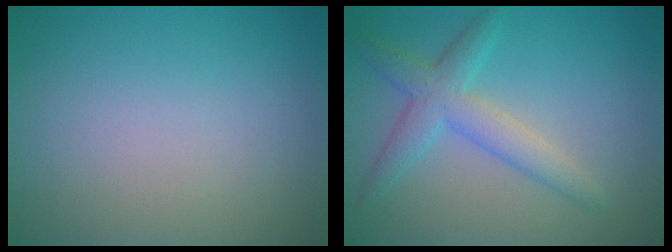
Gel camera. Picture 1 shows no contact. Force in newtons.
{"total": 3.8, "press": 3.8, "slide": 0.1}